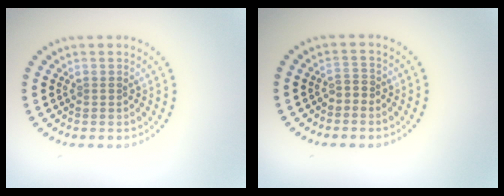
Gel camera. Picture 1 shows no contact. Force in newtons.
{"total": 1.1, "press": 0.9, "slide": 0.7}